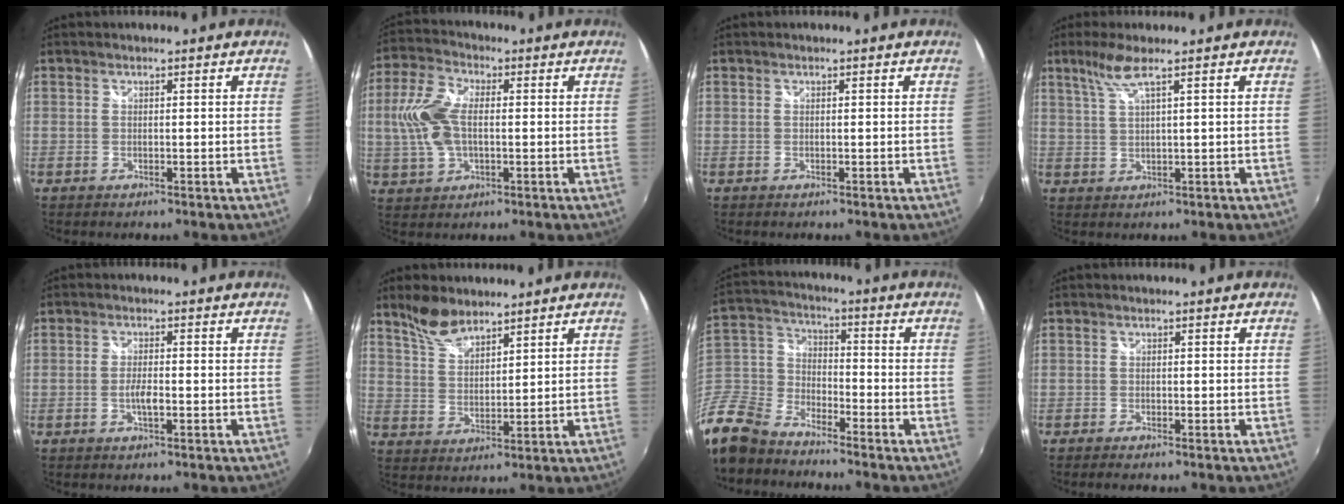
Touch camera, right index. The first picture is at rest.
{"total": 10.4, "force": [0.1, 6.0, 8.5], "torque": [-0.189, 0.012, 0.001]}
{"total": 0.0}
{"total": 4.1, "force": [2.5, -0.3, 3.2], "torque": [-0.065, 0.000, 0.054]}
{"total": 2.6, "force": [-0.9, 0.5, 2.4], "torque": [-0.049, -0.002, -0.018]}
{"total": 6.9, "force": [5.7, 2.5, 3.1], "torque": [-0.057, 0.007, 0.114]}
{"total": 17.5, "force": [-12.6, 9.8, 7.2], "torque": [-0.212, 0.005, -0.252]}
{"total": 1.1, "force": [-1.0, 0.2, 0.5], "torque": [-0.014, -0.006, -0.019]}